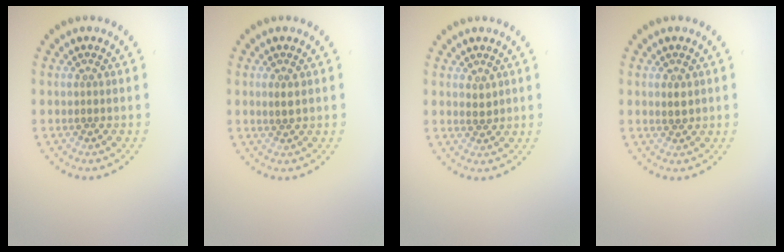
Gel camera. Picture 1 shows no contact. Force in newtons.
{"total": 1.0, "press": 1.0, "slide": 0.3}
{"total": 0.8, "press": 0.8, "slide": 0.2}
{"total": 1.1, "press": 1.1, "slide": 0.4}